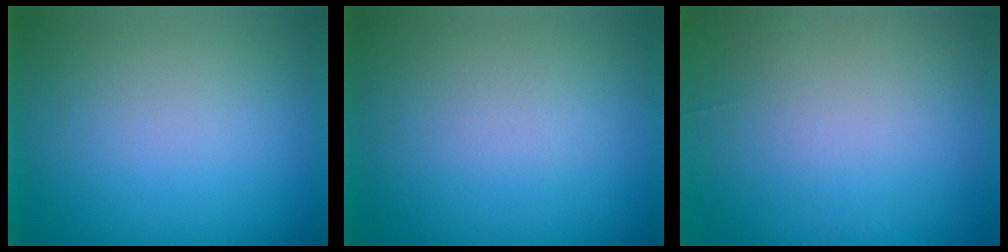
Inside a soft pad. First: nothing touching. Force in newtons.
{"total": 1.4}
{"total": 4.5}